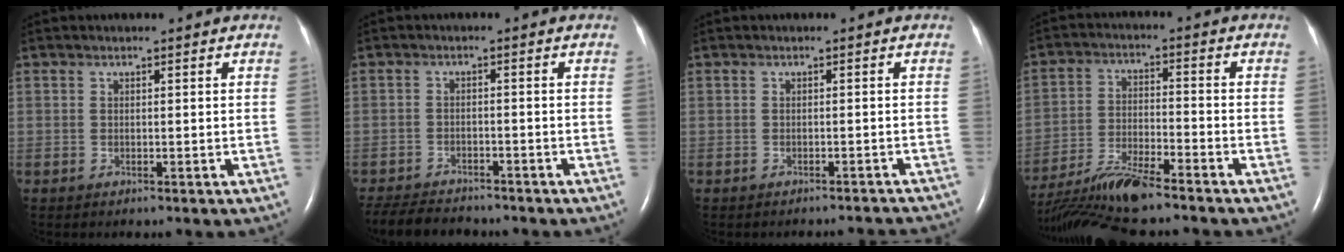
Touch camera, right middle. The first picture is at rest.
{"total": 8.1, "force": [-7.4, 2.0, 2.6], "torque": [-0.044, -0.013, -0.115]}
{"total": 4.9, "force": [-4.8, 0.9, 0.5], "torque": [-0.004, 0.000, -0.046]}
{"total": 11.9, "force": [-10.4, 0.4, 5.8], "torque": [-0.114, -0.014, -0.187]}